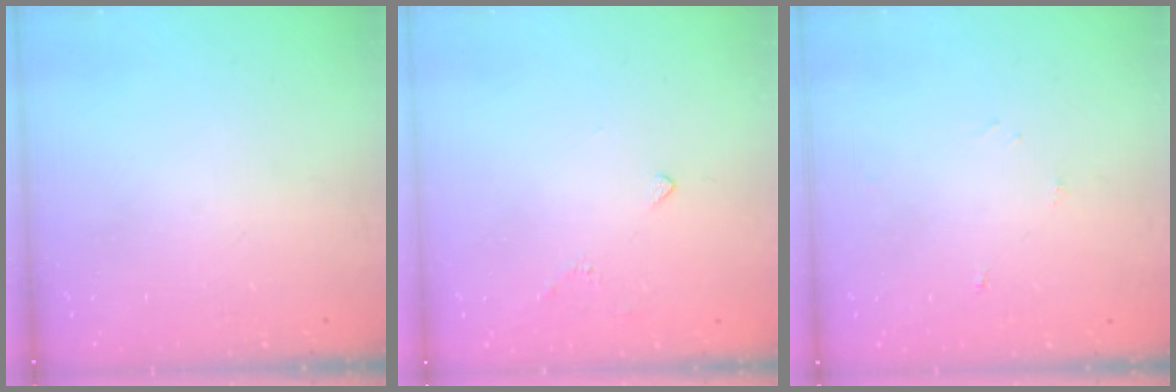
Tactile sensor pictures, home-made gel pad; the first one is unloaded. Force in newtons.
{"total": 2.0, "press": 2.0, "slide": 0.6}
{"total": 3.2, "press": 3.2, "slide": 0.4}